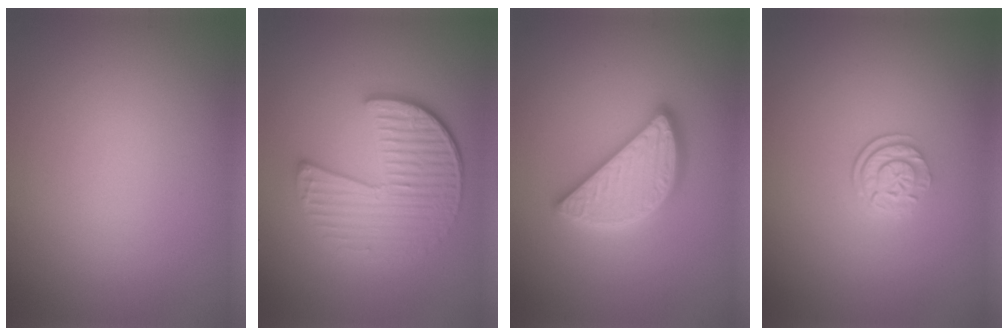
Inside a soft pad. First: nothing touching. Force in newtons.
{"total": 5.4, "press": 4.1, "slide": 3.6}
{"total": 4.7, "press": 4.7, "slide": 0.4}
{"total": 2.5, "press": 1.8, "slide": 1.8}